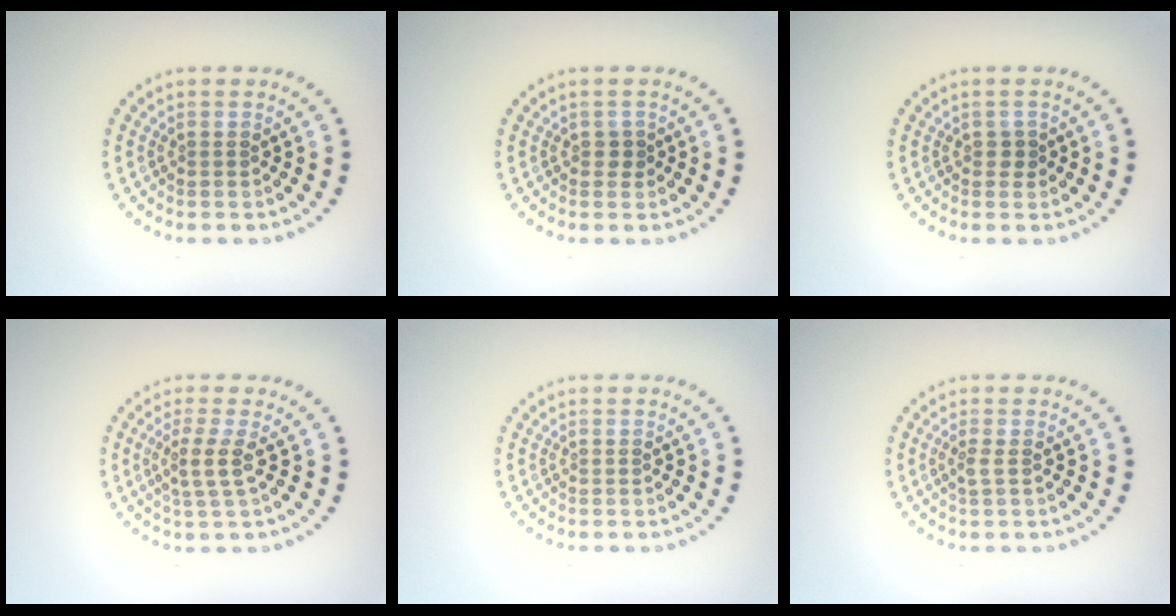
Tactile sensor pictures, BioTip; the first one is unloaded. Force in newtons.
{"total": 0.9, "press": 0.8, "slide": 0.4}
{"total": 0.9, "press": 0.8, "slide": 0.4}
{"total": 2.3, "press": 1.7, "slide": 1.5}
{"total": 0.0}
{"total": 0.8, "press": 0.6, "slide": 0.5}